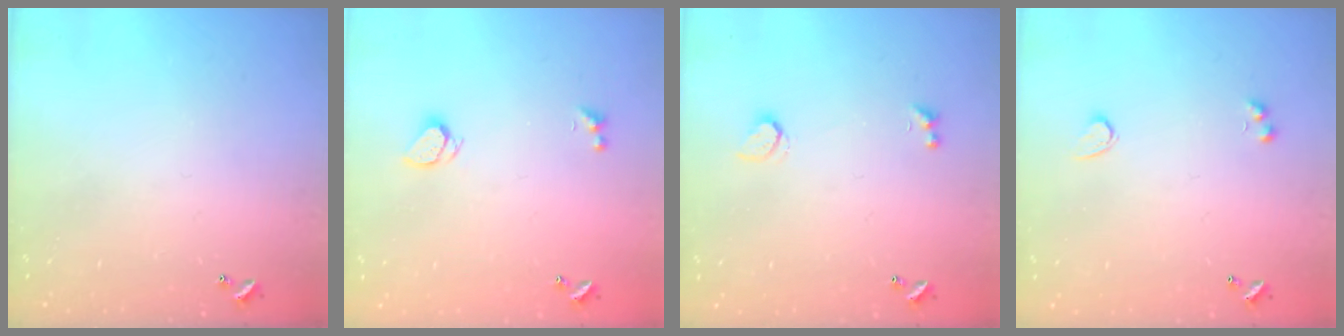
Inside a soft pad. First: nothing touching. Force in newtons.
{"total": 1.9, "press": 1.8, "slide": 0.4}
{"total": 1.3, "press": 1.2, "slide": 0.4}
{"total": 1.9, "press": 1.5, "slide": 1.1}